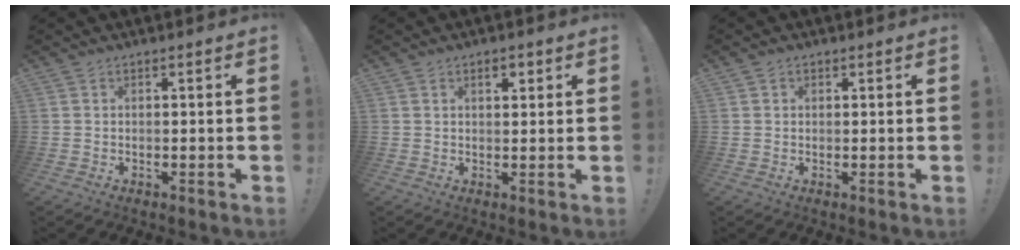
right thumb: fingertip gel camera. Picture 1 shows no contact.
{"total": 2.8, "force": [1.5, 1.3, 2.0], "torque": [-0.020, -0.004, 0.021]}
{"total": 0.9, "force": [0.4, 0.8, -0.1], "torque": [0.008, -0.001, 0.006]}